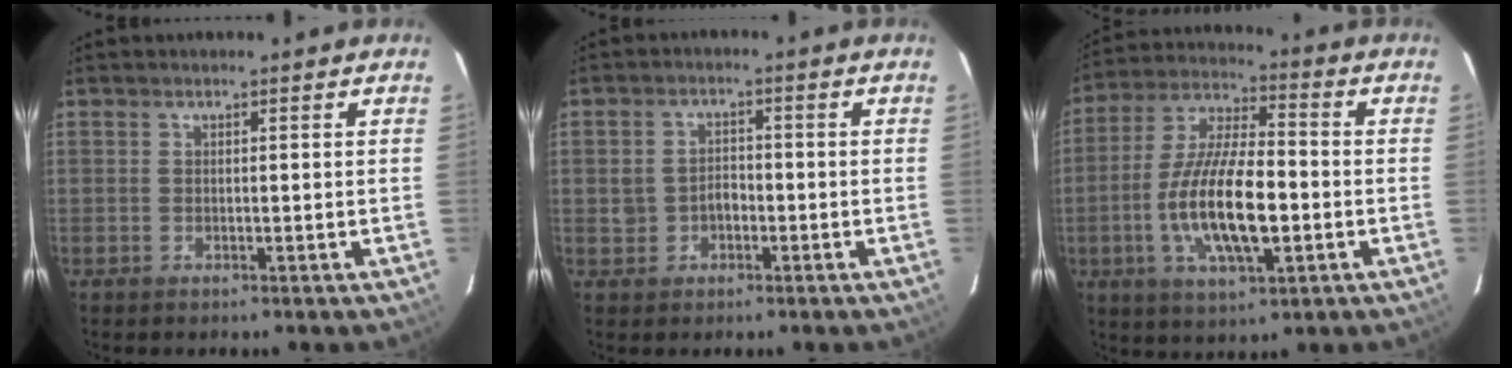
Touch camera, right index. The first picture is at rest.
{"total": 3.6, "force": [-1.0, 3.1, 1.6], "torque": [-0.036, 0.011, -0.010]}
{"total": 16.2, "force": [-3.6, 5.7, 14.7], "torque": [-0.295, -0.007, -0.065]}